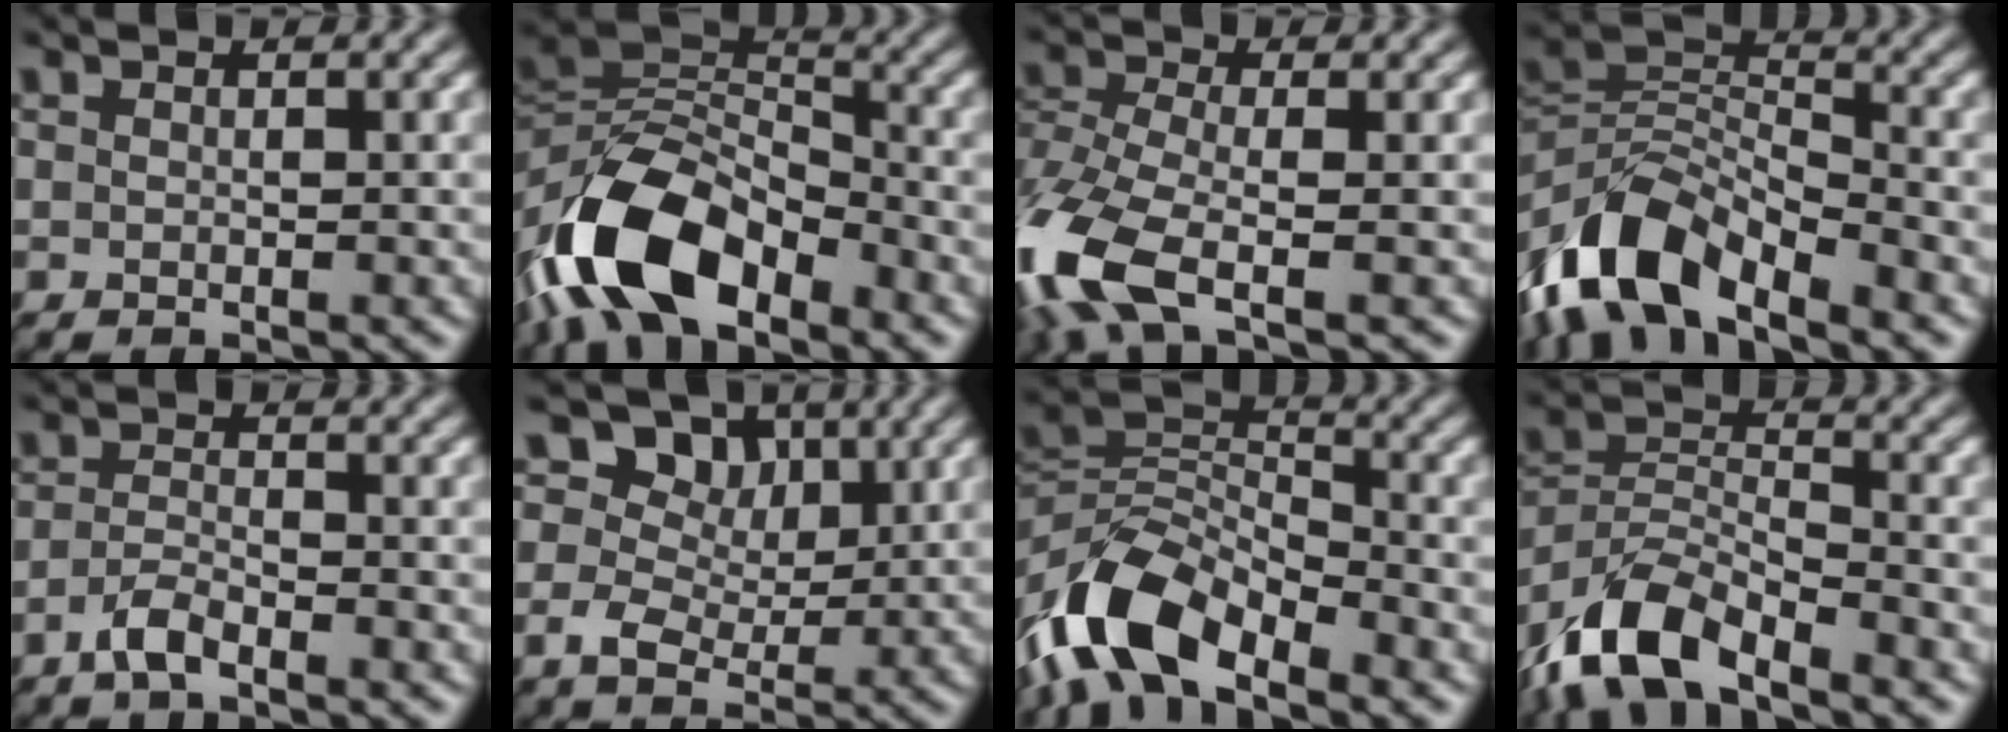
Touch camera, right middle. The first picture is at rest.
{"total": 12.1, "force": [-7.1, 6.1, 7.6], "torque": [-0.152, -0.005, -0.142]}
{"total": 9.3, "force": [-4.7, 3.8, 7.0], "torque": [-0.173, -0.010, -0.104]}
{"total": 9.8, "force": [-6.7, 4.4, 5.8], "torque": [-0.109, 0.008, -0.140]}
{"total": 2.3, "force": [-1.7, 0.6, 1.4], "torque": [-0.037, 0.003, -0.039]}
{"total": 8.2, "force": [2.9, 6.1, 4.7], "torque": [-0.077, 0.019, 0.028]}
{"total": 10.1, "force": [-6.4, 4.9, 6.0], "torque": [-0.122, 0.004, -0.133]}
{"total": 7.9, "force": [-5.9, 3.2, 4.3], "torque": [-0.082, 0.002, -0.124]}